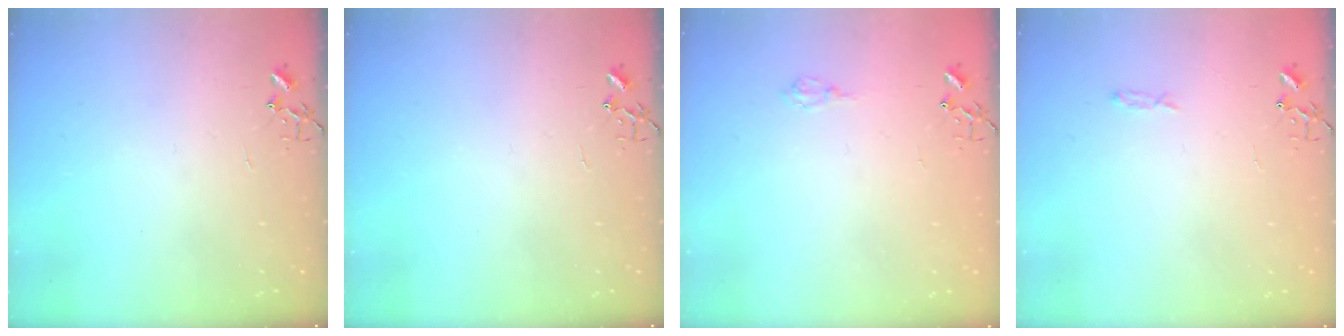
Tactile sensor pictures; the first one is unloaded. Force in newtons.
{"total": 0.0}
{"total": 5.6, "press": 5.6, "slide": 0.7}
{"total": 3.7, "press": 3.7, "slide": 0.6}